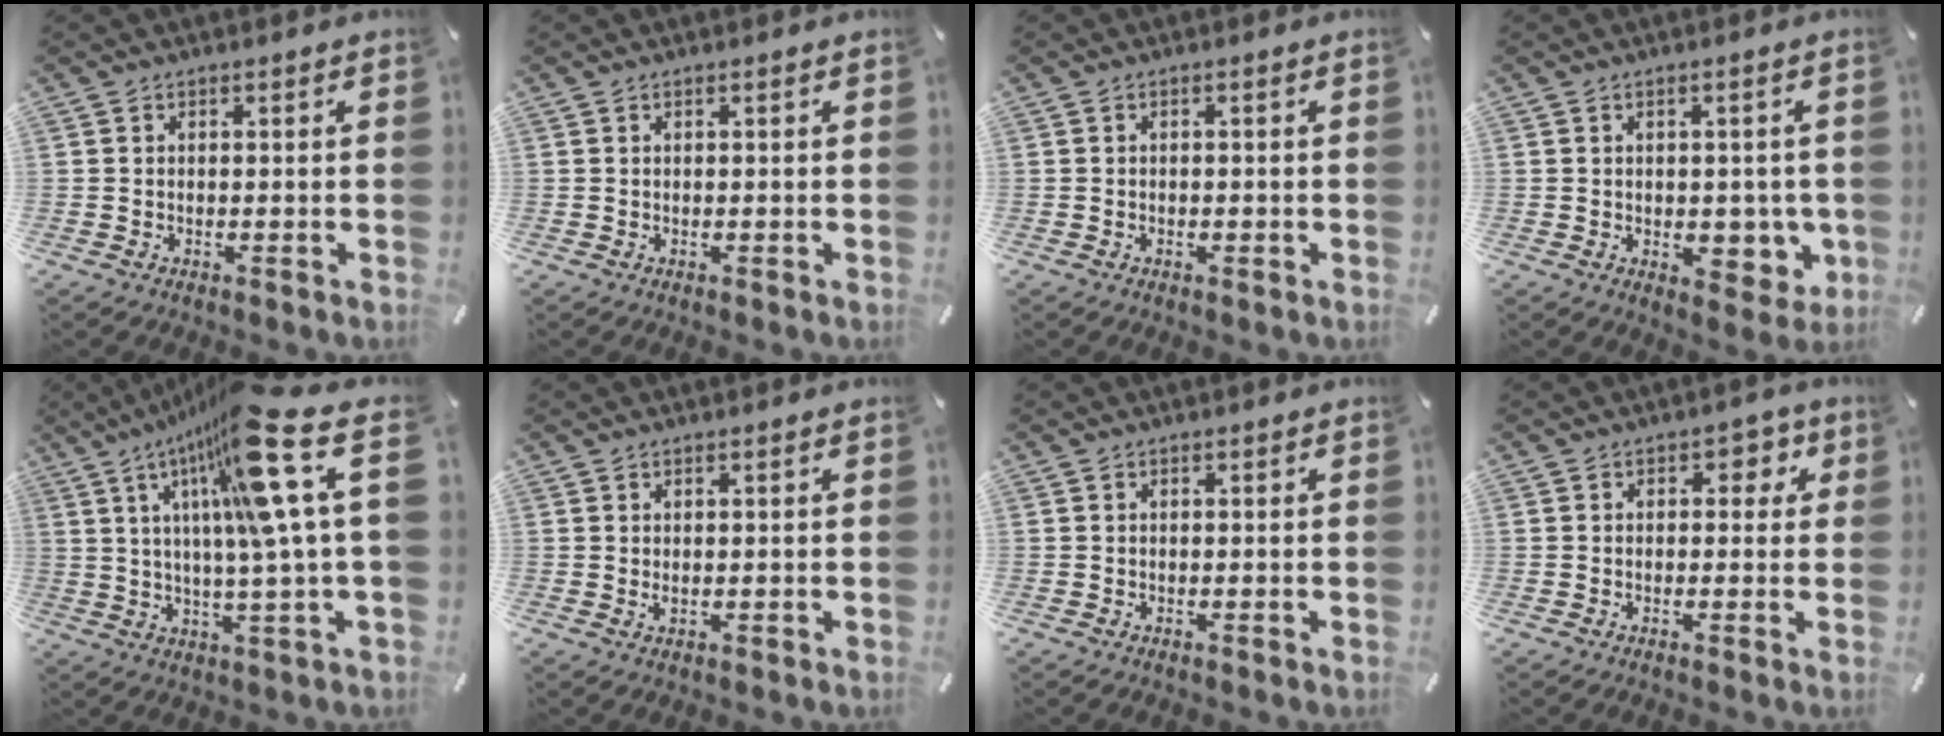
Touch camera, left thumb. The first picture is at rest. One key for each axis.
{"total": 0.0}
{"total": 0.7, "fx": -0.2, "fy": 0.3, "fz": 0.6, "tx": -0.012, "ty": -0.001, "tz": -0.004}
{"total": 7.3, "fx": -1.0, "fy": 4.5, "fz": 5.7, "tx": -0.052, "ty": -0.002, "tz": -0.013}
{"total": 21.6, "fx": 9.4, "fy": 1.7, "fz": 19.3, "tx": -0.310, "ty": -0.064, "tz": 0.136}
{"total": 1.0, "fx": 0.2, "fy": 0.2, "fz": 1.0, "tx": -0.018, "ty": -0.003, "tz": 0.004}
{"total": 0.0}
{"total": 3.2, "fx": 0.6, "fy": 2.5, "fz": 2.0, "tx": -0.012, "ty": -0.001, "tz": -0.002}